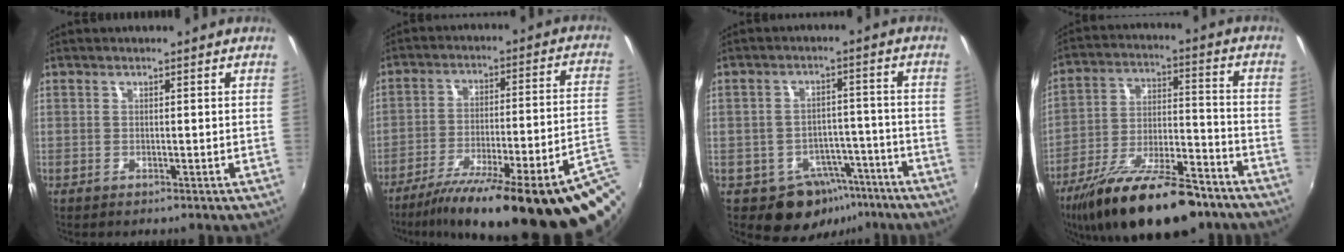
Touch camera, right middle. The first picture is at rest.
{"total": 27.6, "force": [-19.1, 2.7, 19.8], "torque": [-0.274, -0.041, -0.267]}
{"total": 9.6, "force": [-5.8, 7.0, 3.1], "torque": [-0.055, 0.026, -0.057]}
{"total": 22.6, "force": [-16.2, 7.4, 13.9], "torque": [-0.251, -0.029, -0.251]}